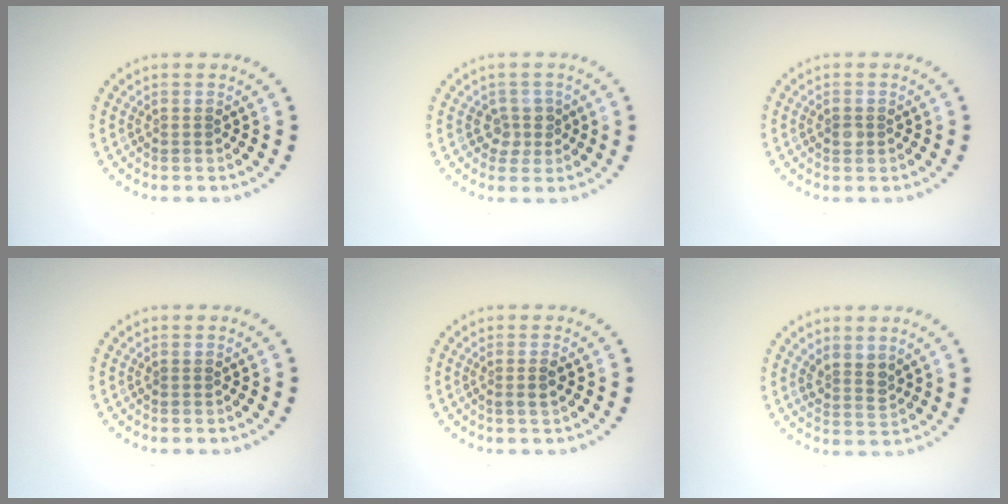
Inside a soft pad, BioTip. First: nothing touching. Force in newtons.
{"total": 1.8, "press": 1.5, "slide": 1.1}
{"total": 0.9, "press": 0.9, "slide": 0.0}
{"total": 0.0}
{"total": 1.2, "press": 1.0, "slide": 0.7}
{"total": 2.0, "press": 1.7, "slide": 1.2}